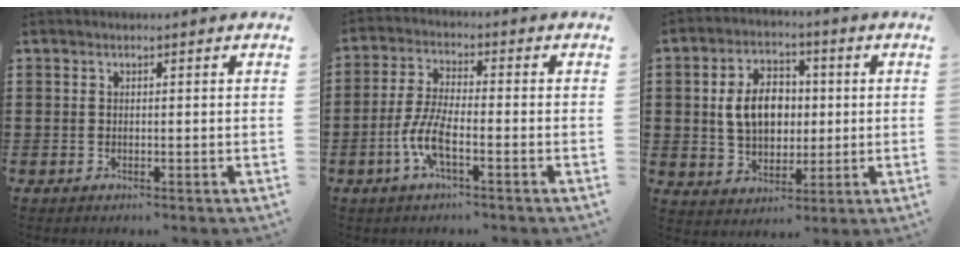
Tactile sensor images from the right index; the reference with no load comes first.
{"total": 6.7, "force": [-2.7, 1.6, 5.9], "torque": [-0.149, -0.021, -0.056]}
{"total": 8.2, "force": [0.7, 5.9, 5.7], "torque": [-0.121, 0.010, 0.004]}